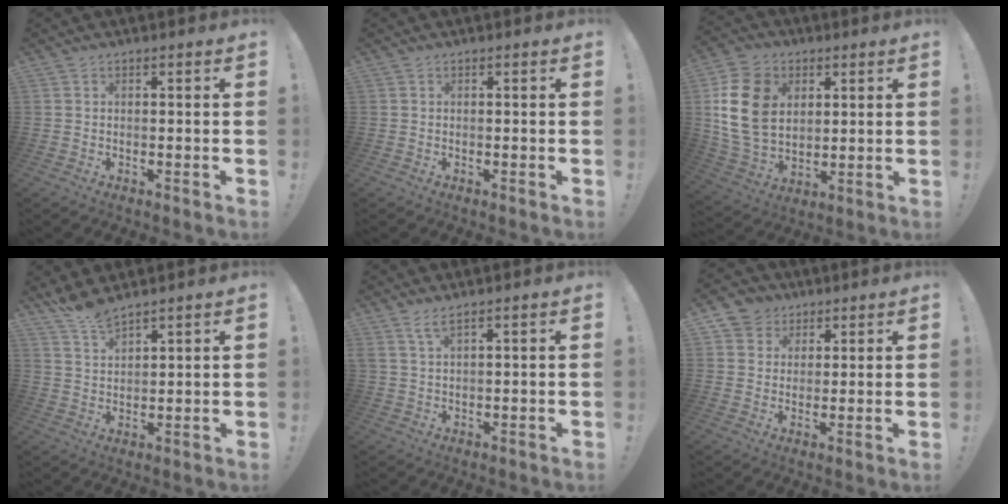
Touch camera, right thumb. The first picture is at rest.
{"total": 0.0}
{"total": 17.8, "force": [4.6, 13.8, 10.3], "torque": [-0.204, -0.015, 0.089]}
{"total": 6.2, "force": [5.7, 0.9, 2.2], "torque": [-0.051, -0.036, 0.105]}
{"total": 3.5, "force": [2.4, 0.4, 2.6], "torque": [-0.053, -0.004, 0.042]}
{"total": 6.2, "force": [2.9, 5.4, 0.7], "torque": [-0.016, -0.016, 0.060]}